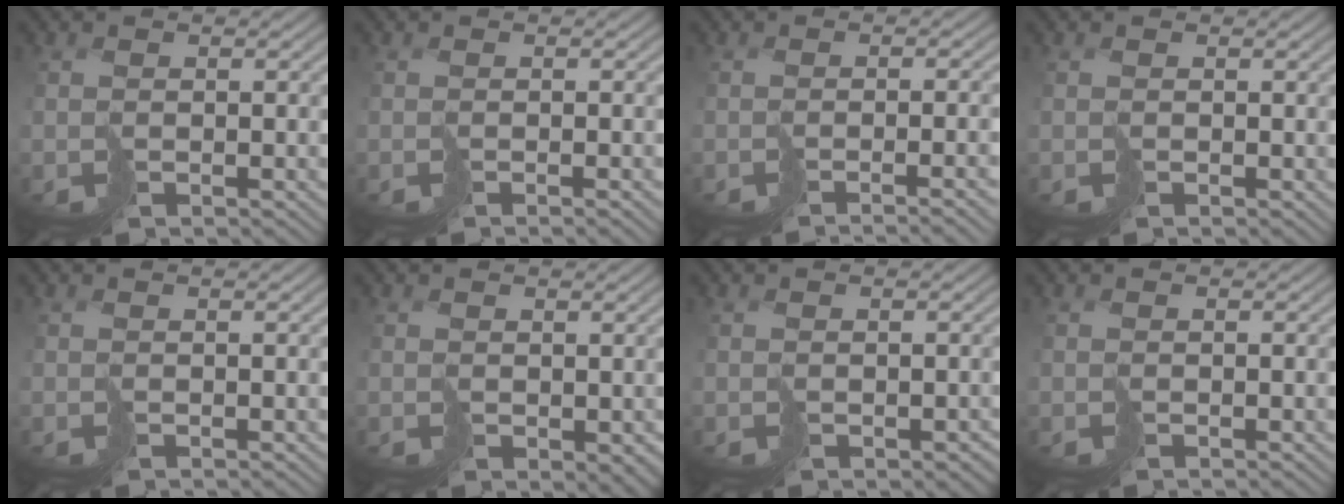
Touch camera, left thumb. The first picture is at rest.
{"total": 1.0, "force": [-0.9, -0.4, 0.3], "torque": [-0.001, 0.003, -0.014]}
{"total": 3.4, "force": [-2.2, -0.2, 2.6], "torque": [-0.013, -0.005, -0.027]}
{"total": 0.0}
{"total": 0.5, "force": [0.2, -0.1, 0.5], "torque": [-0.011, 0.000, 0.005]}
{"total": 2.2, "force": [0.4, 1.6, 1.4], "torque": [-0.033, -0.005, 0.012]}
{"total": 1.3, "force": [-0.2, 1.0, 0.7], "torque": [-0.007, -0.004, -0.002]}
{"total": 0.0}